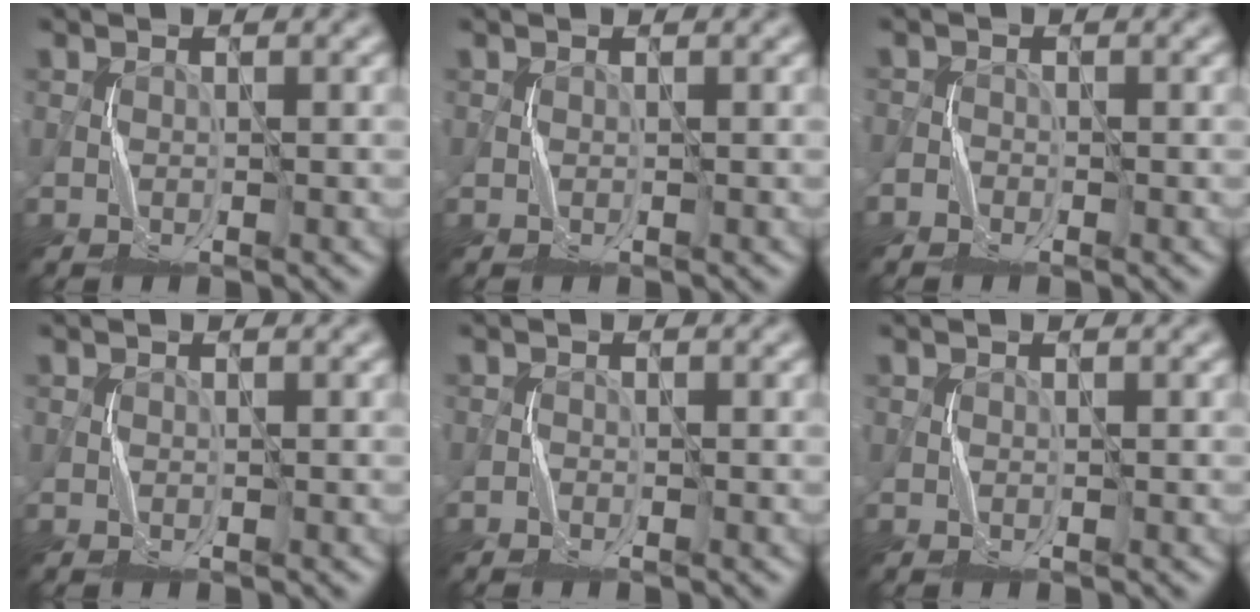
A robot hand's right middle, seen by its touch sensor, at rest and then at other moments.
{"total": 0.0}
{"total": 1.3, "force": [-1.1, 0.7, 0.1], "torque": [0.001, 0.004, -0.023]}
{"total": 0.0}
{"total": 0.9, "force": [-0.8, 0.2, 0.0], "torque": [0.003, 0.004, -0.016]}
{"total": 0.0}